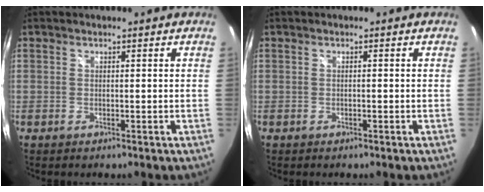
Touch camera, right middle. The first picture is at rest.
{"total": 0.5, "force": [-0.3, 0.2, 0.4], "torque": [-0.006, 0.002, -0.006]}